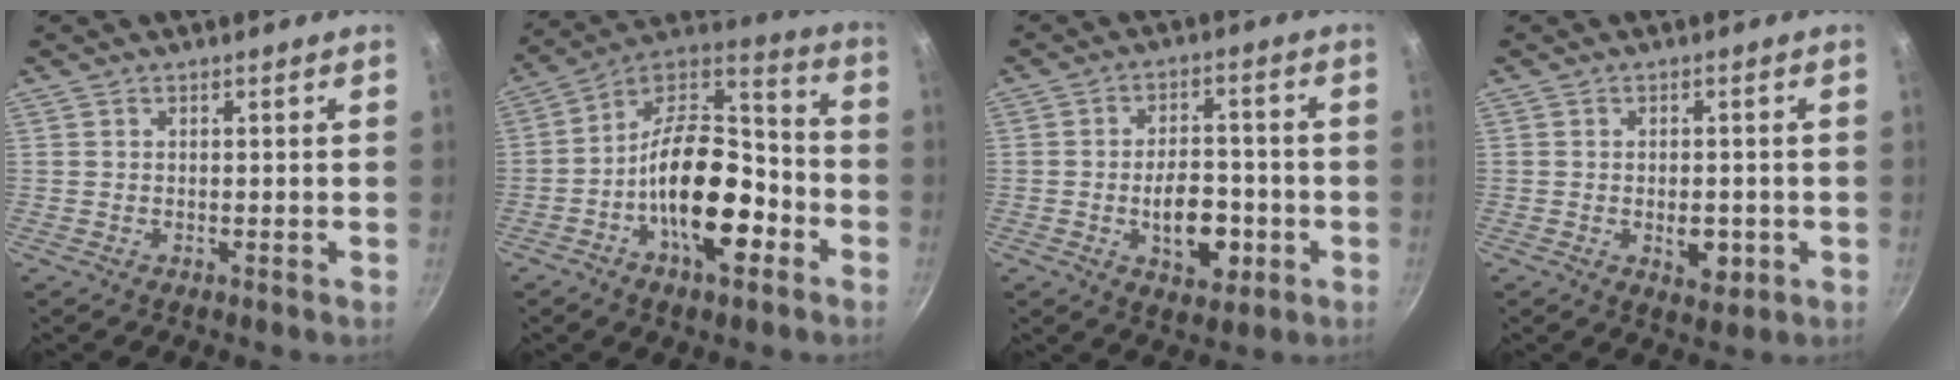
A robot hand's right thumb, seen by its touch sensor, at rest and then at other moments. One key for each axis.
{"total": 20.2, "fx": -6.9, "fy": 10.3, "fz": 16.0, "tx": -0.235, "ty": 0.059, "tz": -0.127}
{"total": 10.5, "fx": -2.9, "fy": 6.1, "fz": 8.1, "tx": -0.095, "ty": 0.015, "tz": -0.042}
{"total": 5.1, "fx": -1.3, "fy": 2.9, "fz": 4.0, "tx": -0.041, "ty": 0.000, "tz": -0.014}